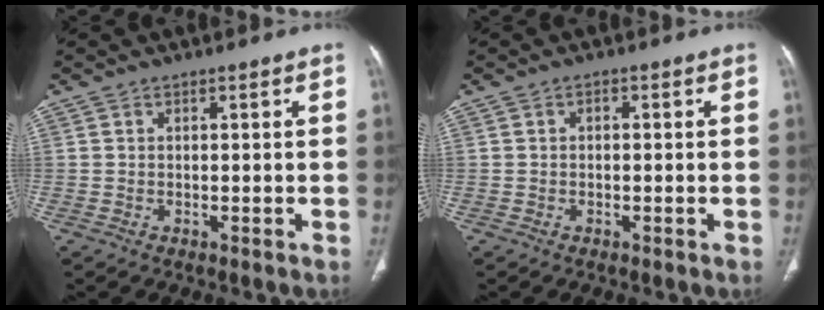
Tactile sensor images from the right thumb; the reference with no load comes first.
{"total": 0.5, "force": [-0.2, 0.4, 0.3], "torque": [0.001, 0.001, -0.007]}